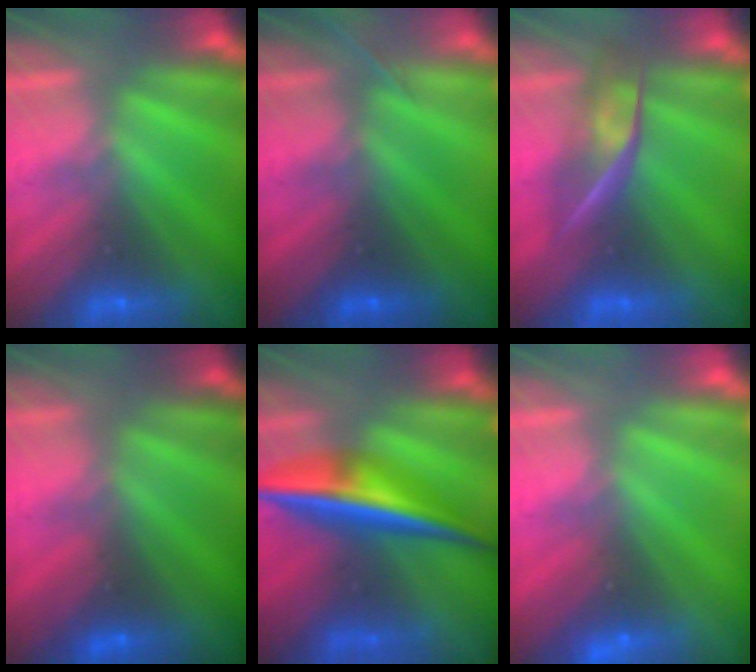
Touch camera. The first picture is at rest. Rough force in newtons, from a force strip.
{"total": 1.4}
{"total": 2.4}
{"total": 3.9}
{"total": 6.9}
{"total": 2.4}